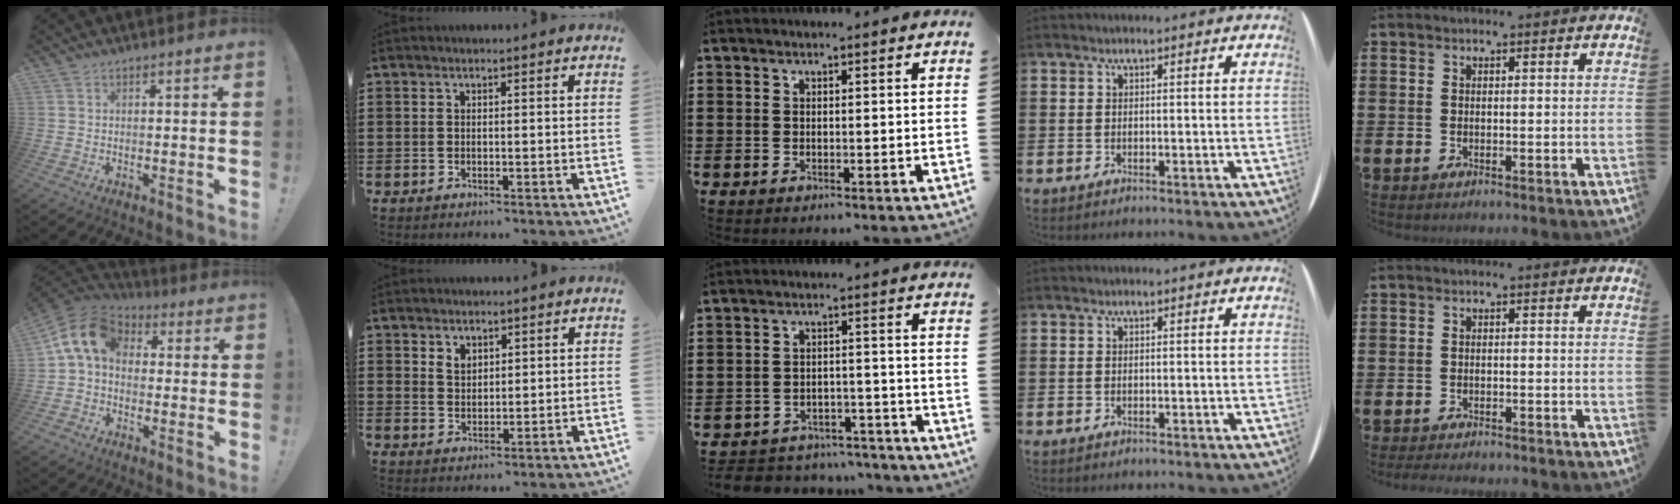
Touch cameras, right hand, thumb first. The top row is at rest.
{"thumb": {"total": 11.7, "force": [2.2, 7.9, 8.3], "torque": [-0.170, 0.012, 0.045]}, "index": {"total": 2.3, "force": [1.5, 1.5, 0.7], "torque": [-0.018, 0.005, 0.029]}, "middle": {"total": 4.4, "force": [-4.4, 0.8, 0.1], "torque": [-0.005, 0.009, -0.092]}, "little": {"total": 1.0, "force": [-1.0, 0.1, 0.3], "torque": [-0.007, 0.000, -0.021]}}